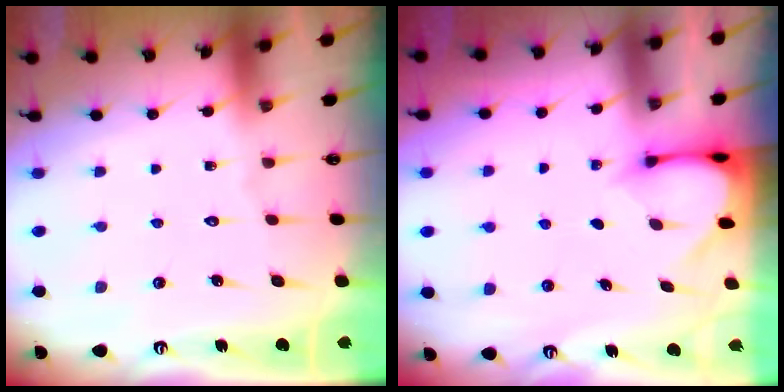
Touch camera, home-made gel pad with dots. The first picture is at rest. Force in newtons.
{"total": 3.2, "press": 3.2, "slide": 0.3}